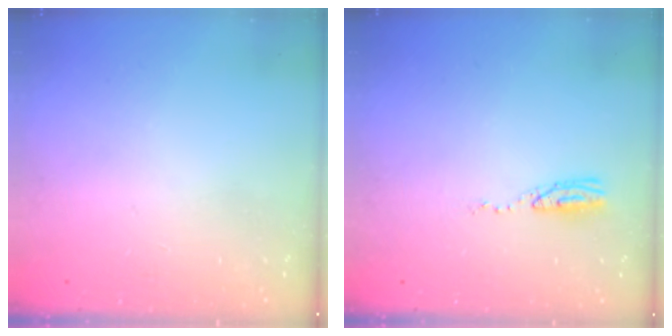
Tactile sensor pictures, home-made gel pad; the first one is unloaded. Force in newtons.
{"total": 5.0, "press": 4.7, "slide": 1.5}